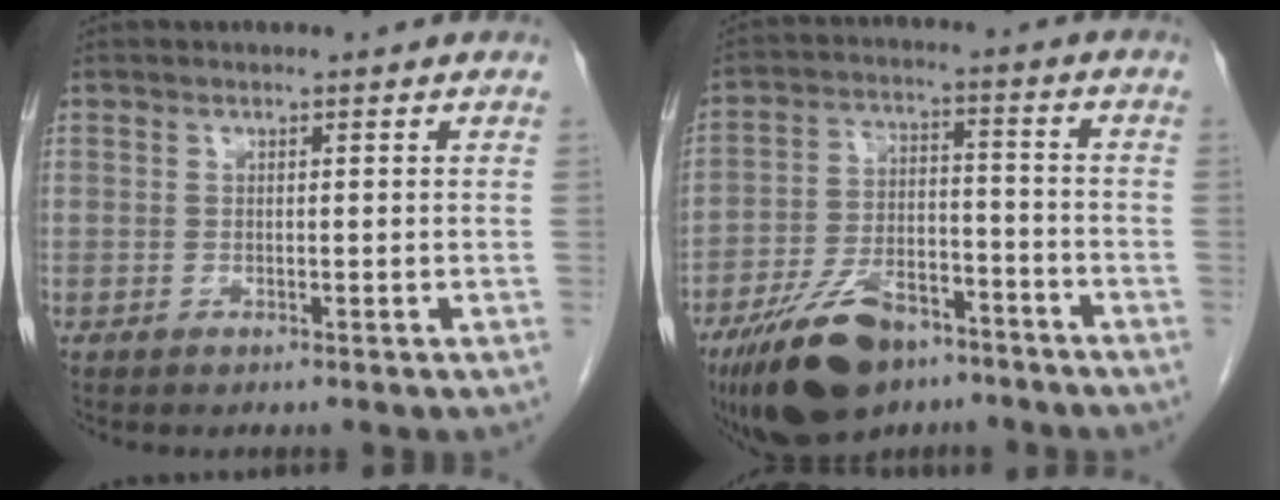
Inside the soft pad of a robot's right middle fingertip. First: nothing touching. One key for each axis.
{"total": 13.9, "fx": -9.7, "fy": 6.2, "fz": 7.8, "tx": -0.147, "ty": -0.003, "tz": -0.166}